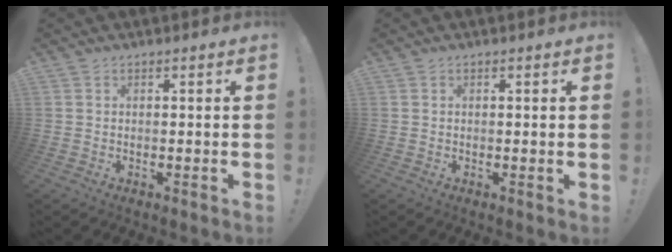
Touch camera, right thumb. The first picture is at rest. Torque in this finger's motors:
{"motor_torque": [-0.30, 0.32, -0.18, -0.10, -0.03]}